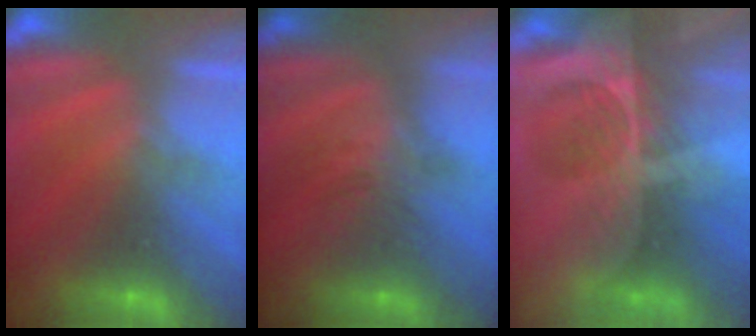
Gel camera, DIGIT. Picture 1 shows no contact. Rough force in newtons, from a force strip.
{"total": 2.6}
{"total": 9.1}